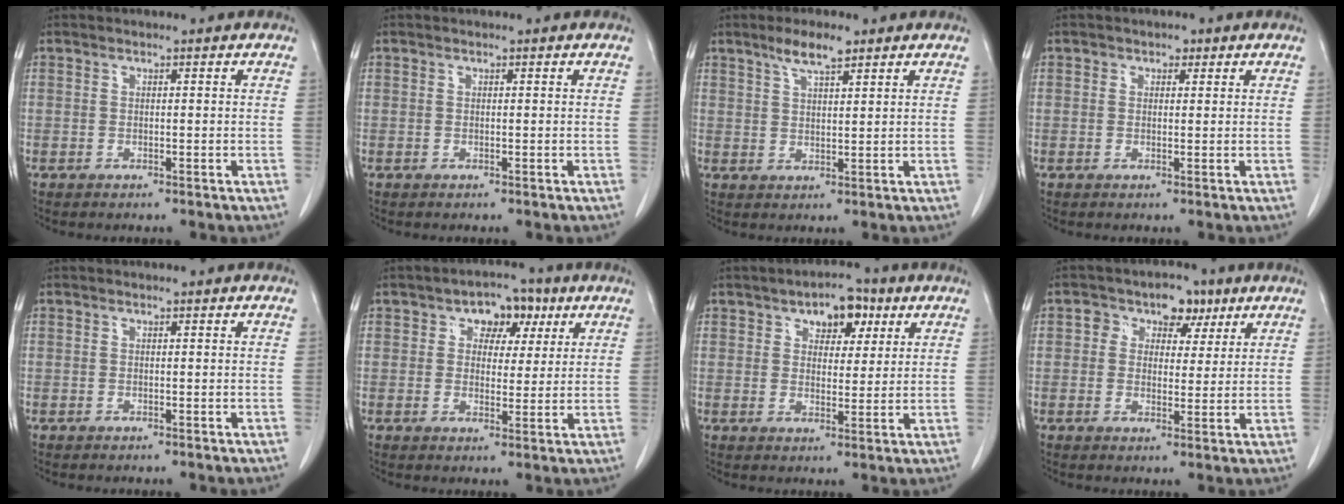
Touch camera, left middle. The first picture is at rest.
{"total": 0.0}
{"total": 3.7, "force": [2.6, 0.6, 2.5], "torque": [-0.054, 0.003, 0.051]}
{"total": 1.4, "force": [0.8, 1.0, 0.6], "torque": [-0.009, 0.001, 0.009]}
{"total": 0.0}
{"total": 6.3, "force": [2.9, 4.1, 3.9], "torque": [-0.049, 0.019, 0.041]}
{"total": 6.6, "force": [3.4, 3.6, 4.3], "torque": [-0.057, 0.015, 0.051]}
{"total": 6.1, "force": [2.8, 4.3, 3.2], "torque": [-0.036, 0.017, 0.040]}